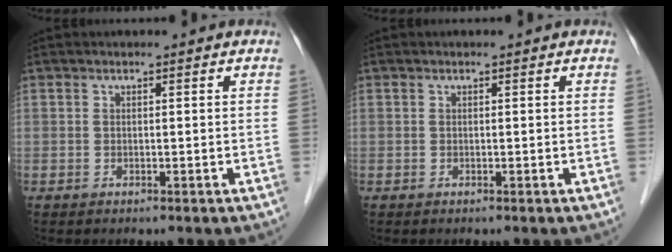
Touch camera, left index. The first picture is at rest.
{"total": 0.0}